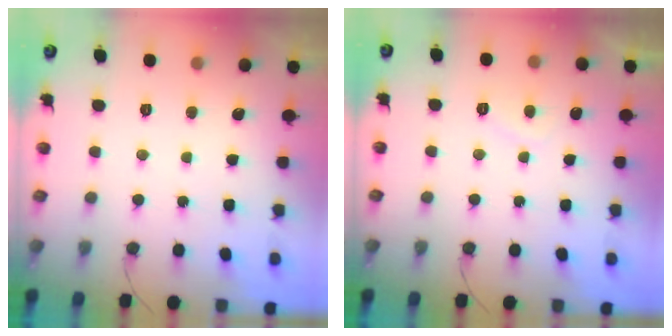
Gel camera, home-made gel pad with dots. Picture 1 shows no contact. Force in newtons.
{"total": 1.8, "press": 1.6, "slide": 0.8}